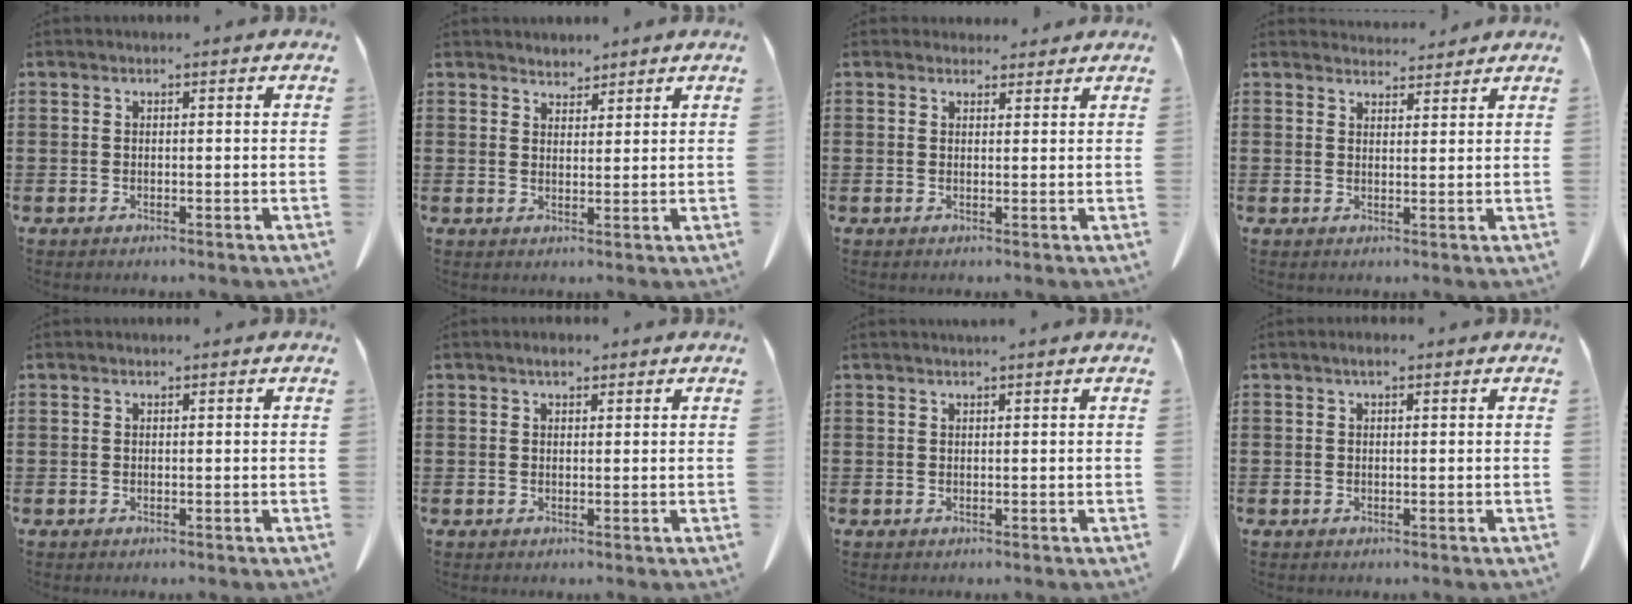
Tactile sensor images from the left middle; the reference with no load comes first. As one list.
[{"total": 2.6, "force": [2.5, 0.7, -0.3], "torque": [-0.001, -0.004, 0.048]}, {"total": 2.1, "force": [1.9, 0.9, 0.2], "torque": [-0.001, 0.000, 0.034]}, {"total": 3.3, "force": [3.3, 0.7, 0.1], "torque": [-0.001, -0.013, 0.061]}, {"total": 0.0}, {"total": 1.8, "force": [1.4, 0.7, 0.9], "torque": [-0.013, 0.002, 0.023]}, {"total": 0.7, "force": [0.7, -0.1, 0.2], "torque": [-0.005, -0.002, 0.014]}, {"total": 1.2, "force": [0.6, 0.4, 0.9], "torque": [-0.020, 0.003, 0.010]}]